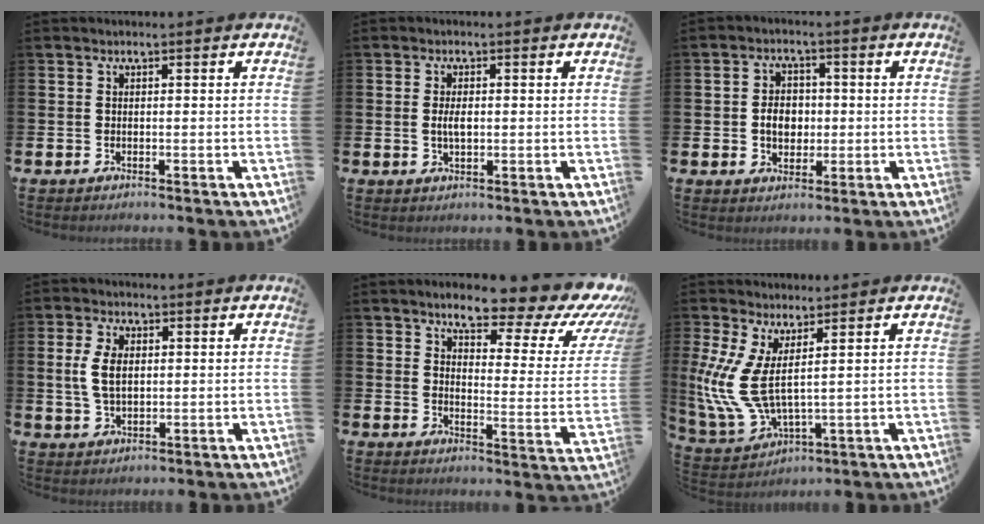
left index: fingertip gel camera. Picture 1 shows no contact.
{"total": 2.5, "force": [0.1, 1.2, 2.2], "torque": [-0.036, 0.002, -0.002]}
{"total": 4.2, "force": [-0.2, 3.3, 2.5], "torque": [-0.039, 0.005, -0.012]}
{"total": 4.8, "force": [1.2, 2.8, 3.6], "torque": [-0.058, 0.005, 0.016]}
{"total": 9.7, "force": [7.8, 2.9, 4.9], "torque": [-0.085, -0.061, 0.122]}
{"total": 7.8, "force": [3.3, 2.9, 6.5], "torque": [-0.171, -0.025, 0.057]}